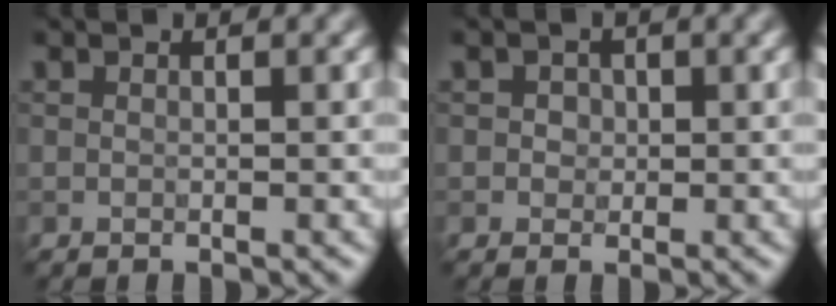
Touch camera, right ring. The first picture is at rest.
{"total": 1.3, "force": [0.2, 1.1, 0.5], "torque": [-0.003, 0.003, 0.001]}